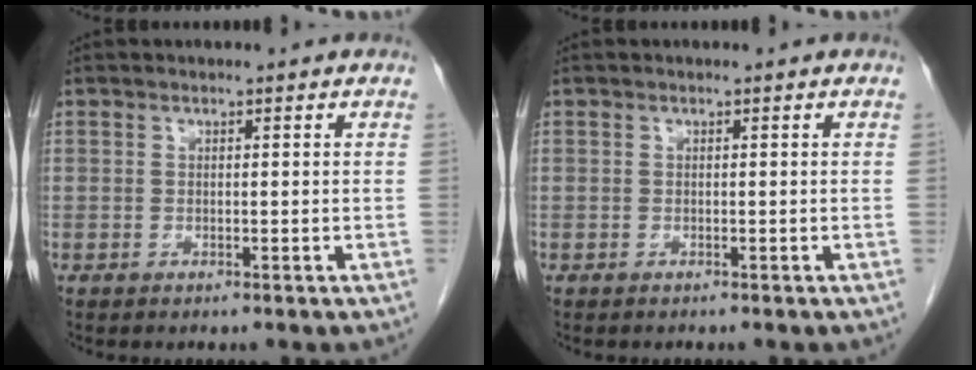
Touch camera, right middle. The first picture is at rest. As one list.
[{"total": 0.0}]